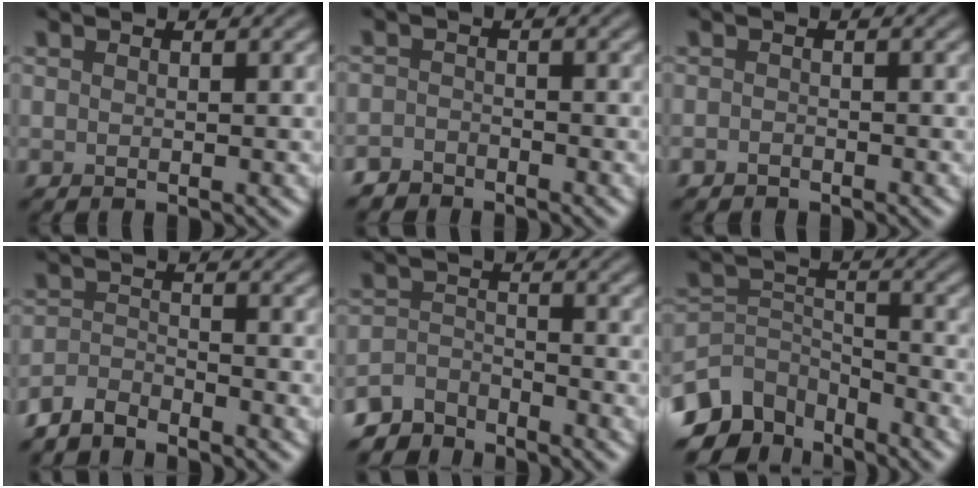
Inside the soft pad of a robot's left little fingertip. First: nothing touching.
{"total": 2.0, "force": [-1.8, 0.7, 0.0], "torque": [0.003, 0.001, -0.040]}
{"total": 0.8, "force": [-0.7, 0.4, 0.1], "torque": [0.000, -0.002, -0.013]}
{"total": 2.7, "force": [-2.6, 0.5, 0.5], "torque": [-0.012, -0.001, -0.061]}
{"total": 4.2, "force": [-4.0, 1.2, 0.3], "torque": [-0.002, 0.000, -0.083]}
{"total": 7.1, "force": [-5.5, 3.8, 2.5], "torque": [-0.040, -0.015, -0.116]}